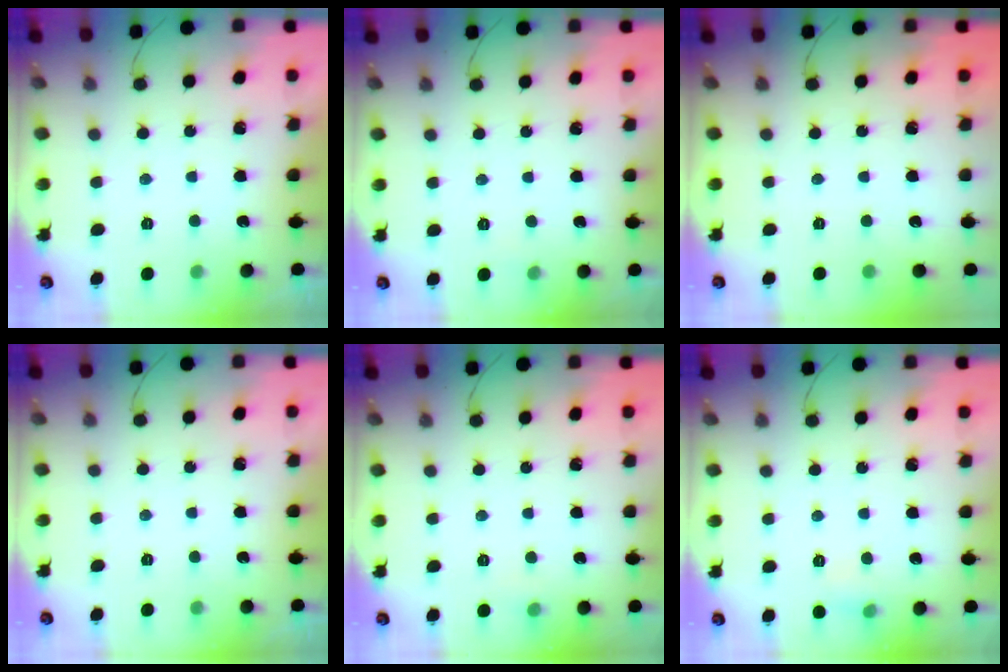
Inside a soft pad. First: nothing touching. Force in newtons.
{"total": 6.6, "press": 1.7, "slide": 6.4}
{"total": 0.0}
{"total": 0.0}
{"total": 4.2, "press": 4.0, "slide": 1.2}
{"total": 5.1, "press": 4.9, "slide": 1.5}